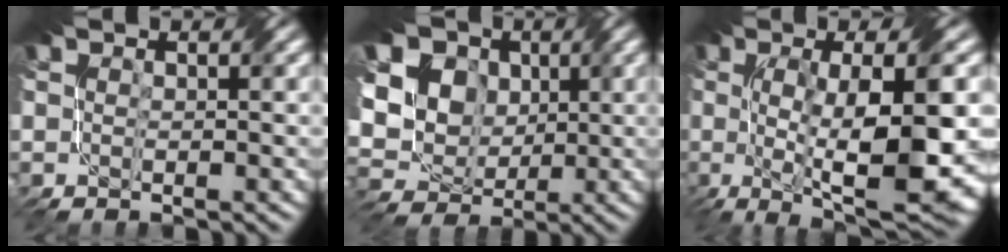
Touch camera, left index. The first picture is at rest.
{"total": 14.2, "force": [4.9, 11.8, 6.2], "torque": [-0.163, 0.032, 0.092]}
{"total": 13.1, "force": [-1.5, 4.3, 12.3], "torque": [-0.188, -0.008, -0.018]}